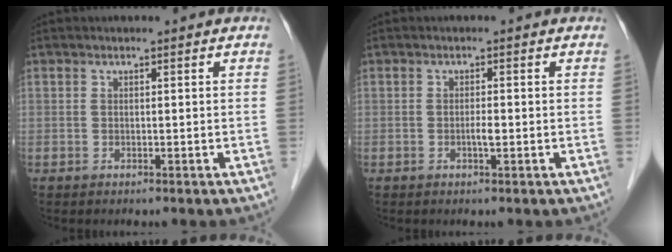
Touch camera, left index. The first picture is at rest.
{"total": 1.2, "force": [-0.3, 0.1, 1.1], "torque": [-0.021, 0.000, -0.006]}